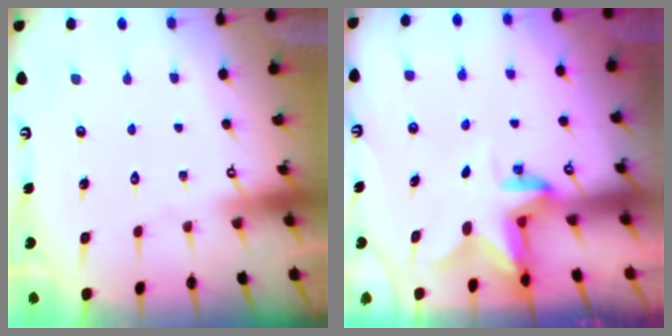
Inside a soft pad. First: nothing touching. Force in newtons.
{"total": 2.5, "press": 2.4, "slide": 0.6}